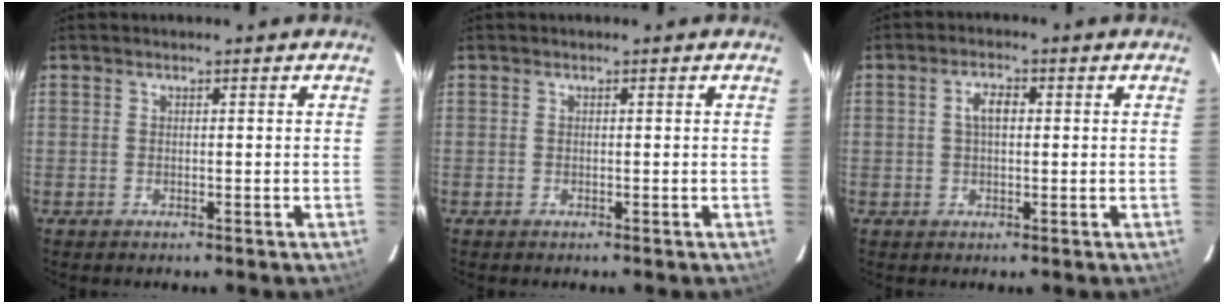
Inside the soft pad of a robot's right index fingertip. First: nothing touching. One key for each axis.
{"total": 0.0}
{"total": 3.3, "fx": 0.6, "fy": 1.7, "fz": 2.8, "tx": -0.051, "ty": 0.011, "tz": 0.012}